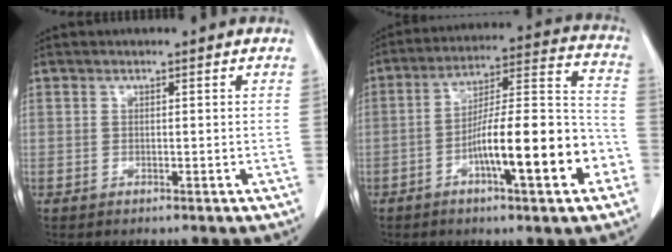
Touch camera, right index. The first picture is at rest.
{"total": 16.6, "force": [-6.2, 2.5, 15.2], "torque": [-0.237, 0.016, -0.095]}